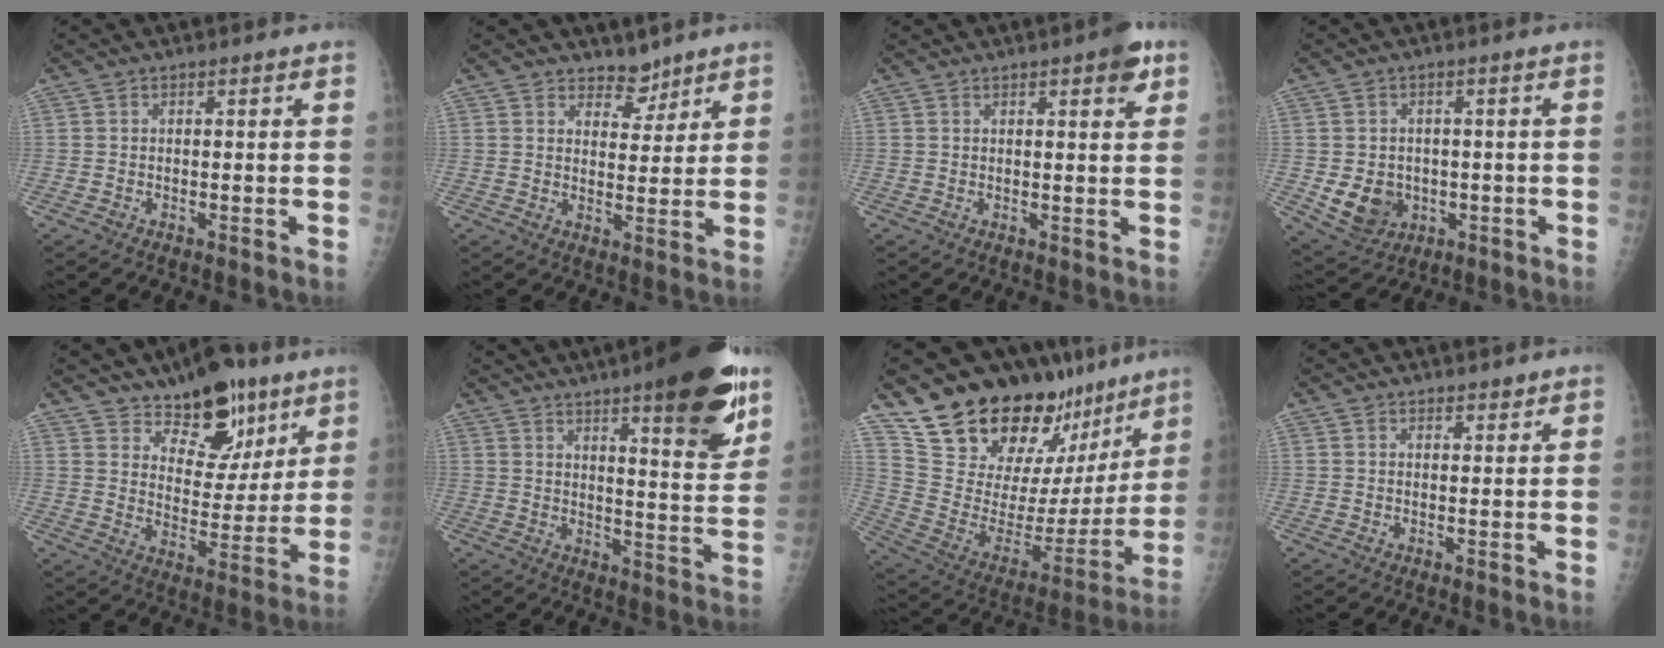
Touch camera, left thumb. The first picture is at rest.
{"total": 4.2, "force": [3.5, 2.2, 0.6], "torque": [0.016, -0.028, 0.057]}
{"total": 4.2, "force": [2.3, 1.3, 3.3], "torque": [-0.034, -0.007, 0.023]}
{"total": 7.9, "force": [-1.3, 6.7, 3.8], "torque": [-0.040, 0.003, -0.005]}
{"total": 12.2, "force": [8.7, 5.6, 6.4], "torque": [-0.063, -0.064, 0.146]}
{"total": 18.5, "force": [11.0, 4.0, 14.4], "torque": [-0.170, -0.059, 0.155]}
{"total": 28.4, "force": [20.3, 13.6, 14.4], "torque": [-0.190, -0.083, 0.324]}
{"total": 1.6, "force": [1.3, 0.8, 0.2], "torque": [0.012, -0.008, 0.016]}